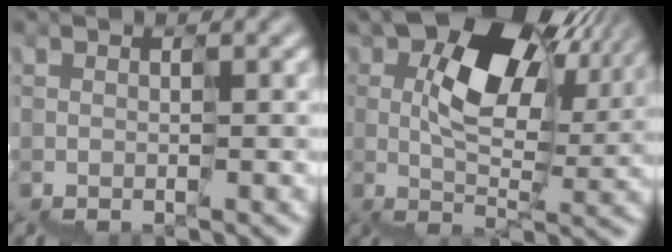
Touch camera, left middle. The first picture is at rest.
{"total": 8.6, "force": [4.2, 4.4, 6.1], "torque": [-0.100, 0.018, 0.064]}